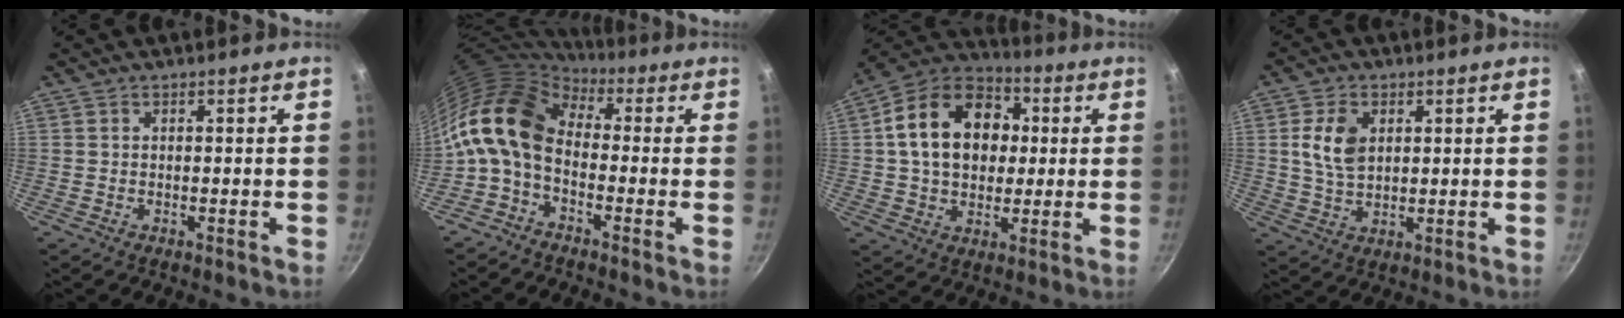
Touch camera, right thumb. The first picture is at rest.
{"total": 13.6, "force": [-0.6, 8.9, 10.3], "torque": [-0.188, 0.030, -0.034]}
{"total": 18.9, "force": [3.0, 14.1, 12.2], "torque": [-0.179, 0.025, 0.040]}
{"total": 7.5, "force": [2.0, 4.8, 5.4], "torque": [-0.095, -0.008, 0.041]}